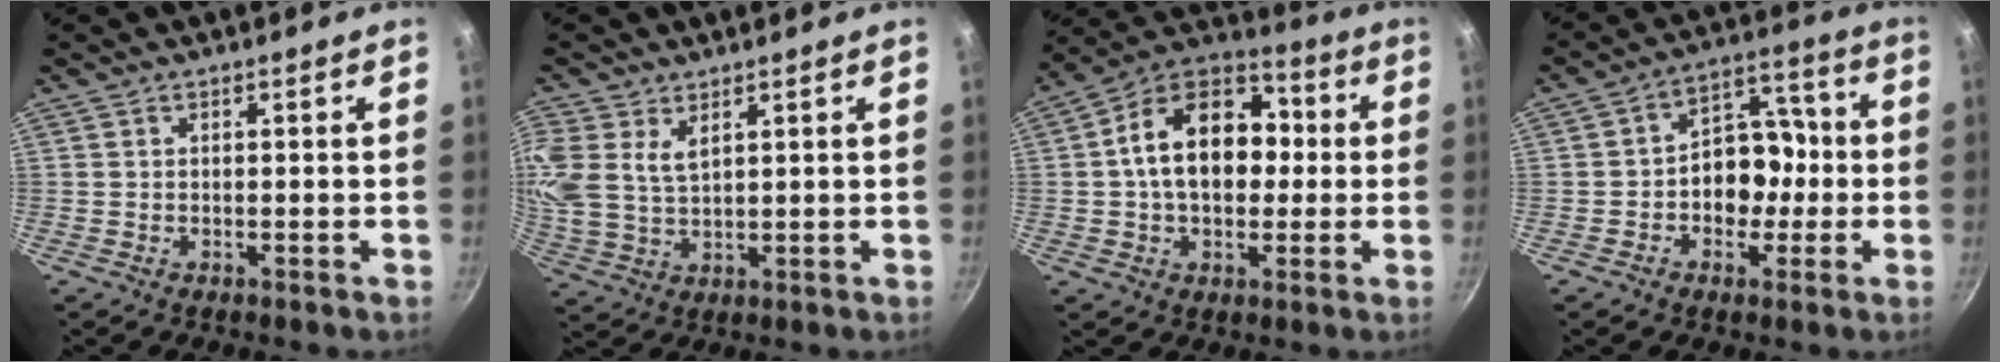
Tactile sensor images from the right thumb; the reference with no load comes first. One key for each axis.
{"total": 11.8, "fx": 5.1, "fy": 7.7, "fz": 7.4, "tx": -0.183, "ty": 0.005, "tz": 0.109}
{"total": 18.1, "fx": 1.0, "fy": 12.6, "fz": 13.0, "tx": -0.176, "ty": 0.037, "tz": -0.002}
{"total": 10.6, "fx": -1.7, "fy": 8.1, "fz": 6.6, "tx": -0.031, "ty": 0.039, "tz": -0.036}